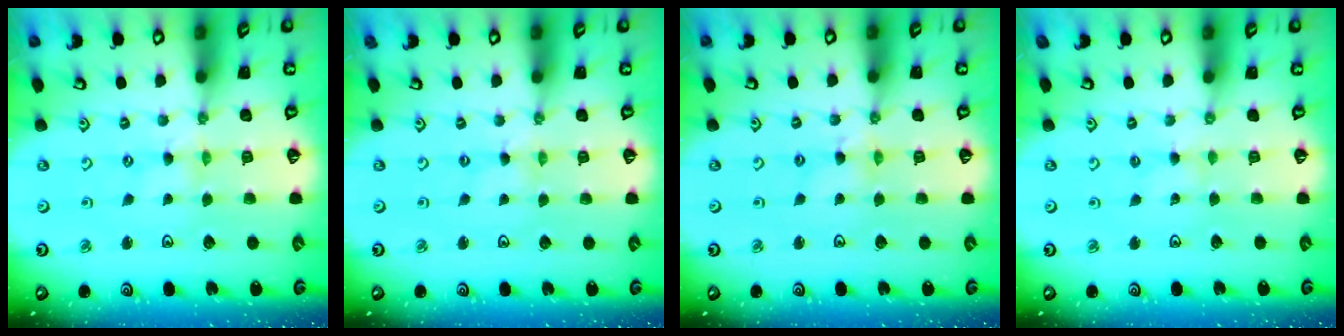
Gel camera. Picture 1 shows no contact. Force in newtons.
{"total": 0.0}
{"total": 2.9, "press": 2.9, "slide": 0.3}
{"total": 1.2, "press": 1.2, "slide": 0.2}